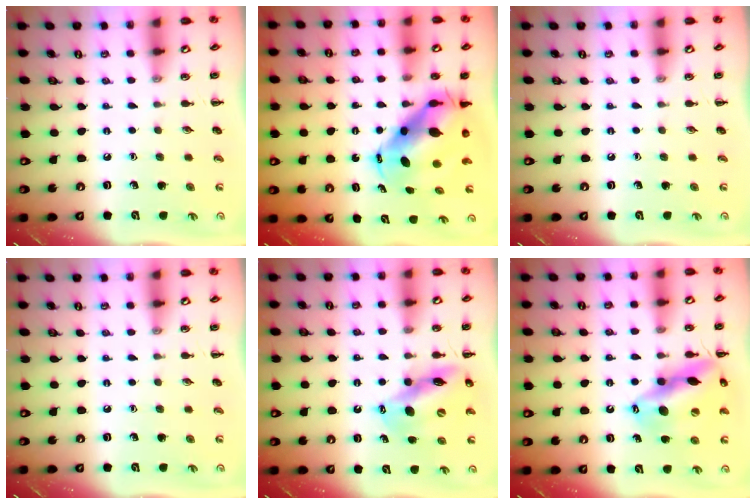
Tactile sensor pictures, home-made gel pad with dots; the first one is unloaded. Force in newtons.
{"total": 10.2, "press": 9.9, "slide": 2.5}
{"total": 0.0}
{"total": 0.0}
{"total": 12.1, "press": 11.5, "slide": 3.5}
{"total": 16.8, "press": 16.6, "slide": 2.8}